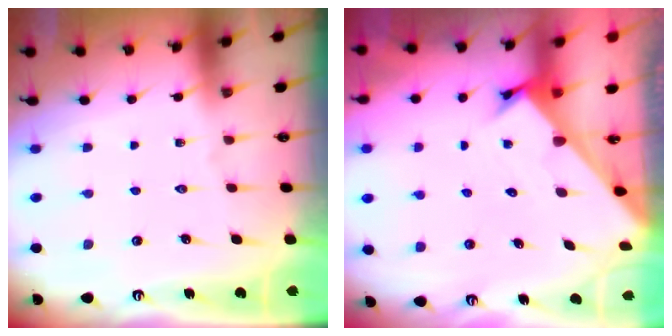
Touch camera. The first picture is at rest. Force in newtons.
{"total": 2.5, "press": 2.4, "slide": 0.2}